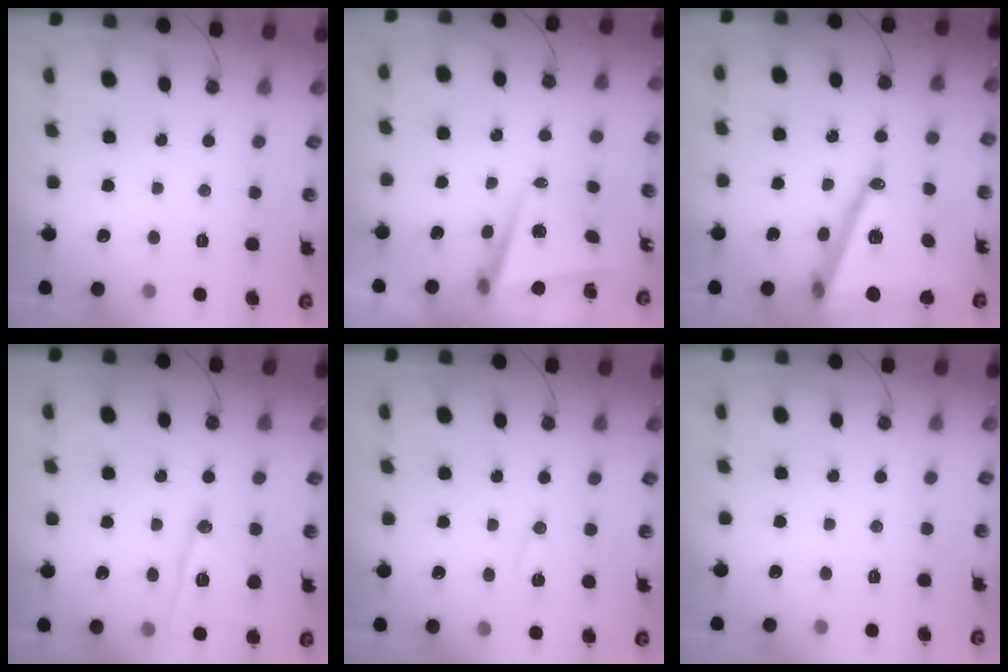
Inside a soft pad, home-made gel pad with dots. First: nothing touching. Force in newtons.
{"total": 5.3, "press": 4.9, "slide": 1.9}
{"total": 23.9, "press": 23.6, "slide": 3.7}
{"total": 13.3, "press": 13.2, "slide": 0.7}
{"total": 6.8, "press": 6.7, "slide": 1.4}
{"total": 0.0}